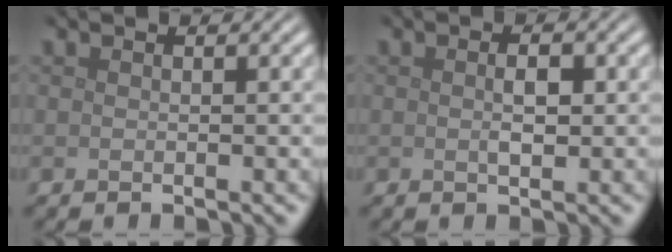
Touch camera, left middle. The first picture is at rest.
{"total": 1.8, "force": [0.1, 0.8, 1.6], "torque": [-0.030, 0.000, 0.001]}